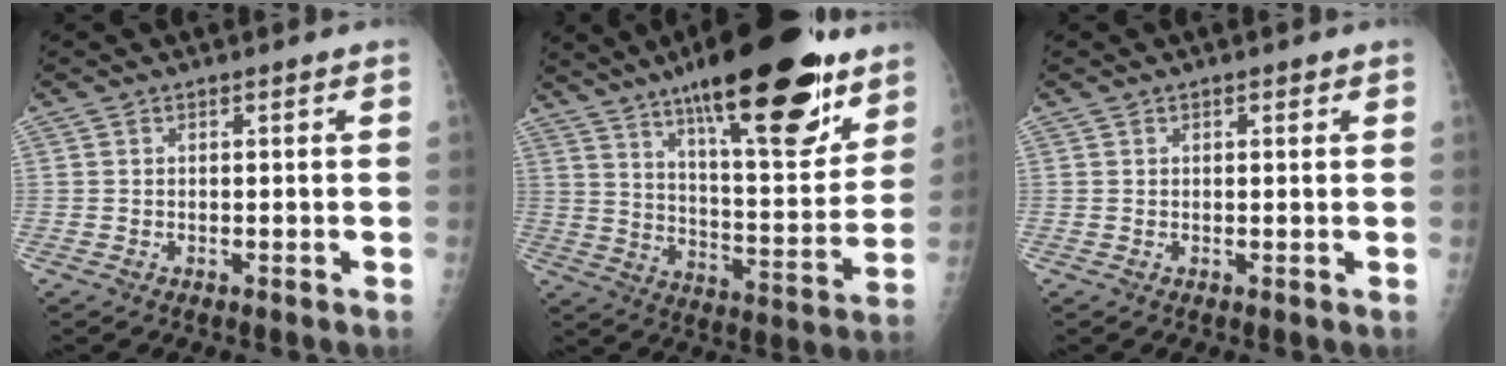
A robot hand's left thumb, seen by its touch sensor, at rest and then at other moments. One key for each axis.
{"total": 27.7, "fx": 17.5, "fy": 8.1, "fz": 19.9, "tx": -0.265, "ty": -0.064, "tz": 0.271}
{"total": 1.1, "fx": 0.6, "fy": 0.6, "fz": 0.6, "tx": -0.004, "ty": -0.001, "tz": 0.006}